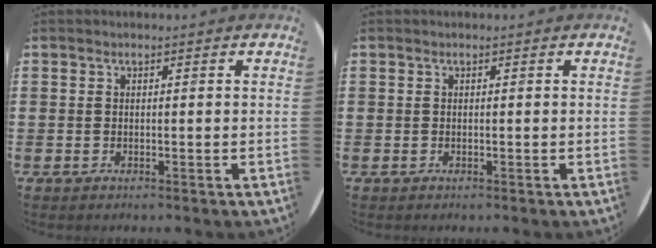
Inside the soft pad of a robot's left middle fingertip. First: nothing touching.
{"total": 0.0}